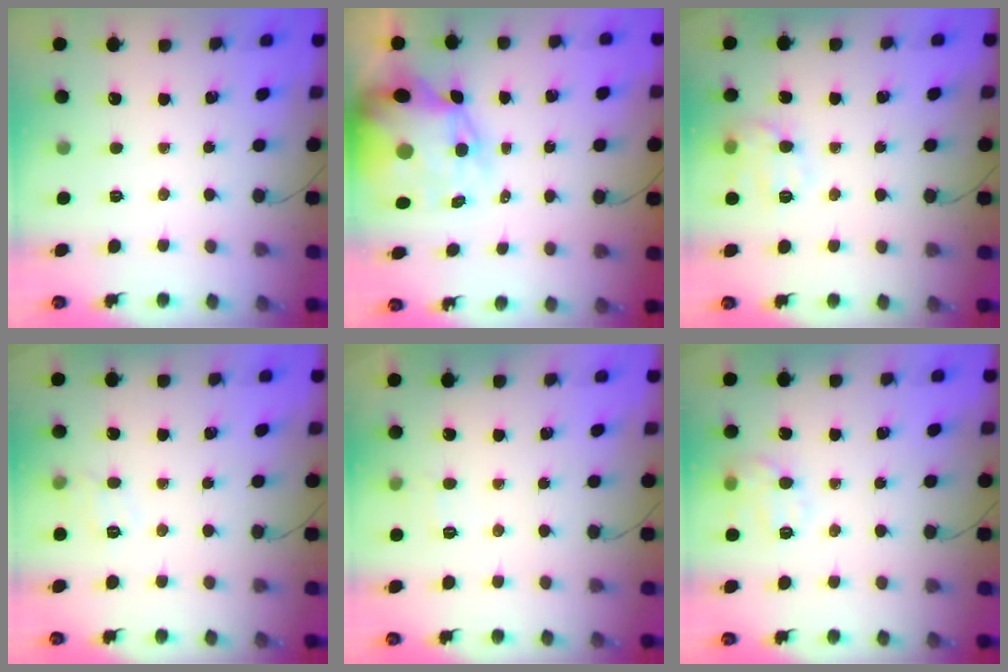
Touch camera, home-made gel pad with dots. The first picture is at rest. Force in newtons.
{"total": 13.6, "press": 13.1, "slide": 3.9}
{"total": 10.8, "press": 10.8, "slide": 0.4}
{"total": 8.5, "press": 8.4, "slide": 1.3}
{"total": 6.6, "press": 6.4, "slide": 1.6}
{"total": 10.2, "press": 10.2, "slide": 0.2}